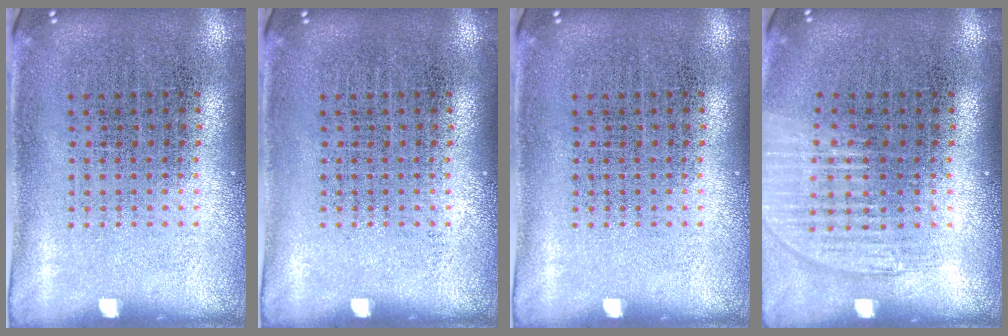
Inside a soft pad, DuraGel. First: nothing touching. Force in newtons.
{"total": 0.0}
{"total": 0.0}
{"total": 1.2, "press": 1.1, "slide": 0.4}